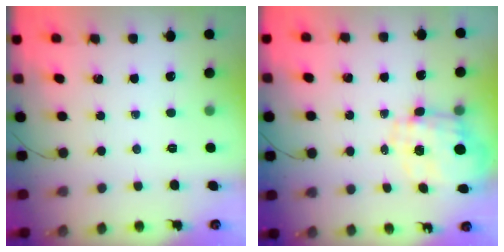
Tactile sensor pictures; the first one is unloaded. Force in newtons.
{"total": 3.5, "press": 3.2, "slide": 1.4}